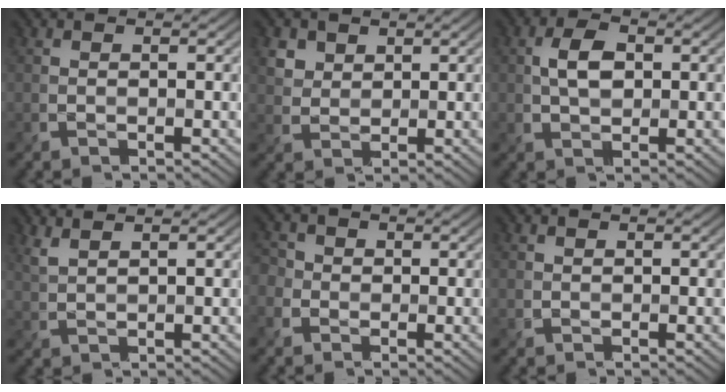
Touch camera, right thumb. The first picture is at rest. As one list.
[{"total": 2.9, "force": [1.8, 2.1, 0.7], "torque": [-0.029, -0.003, 0.045]}, {"total": 3.9, "force": [0.5, 2.5, 3.0], "torque": [-0.069, 0.002, 0.007]}, {"total": 2.4, "force": [1.7, 0.6, 1.5], "torque": [-0.029, 0.005, 0.034]}, {"total": 3.0, "force": [-0.9, 2.7, 0.8], "torque": [-0.033, -0.003, -0.017]}, {"total": 0.0}]